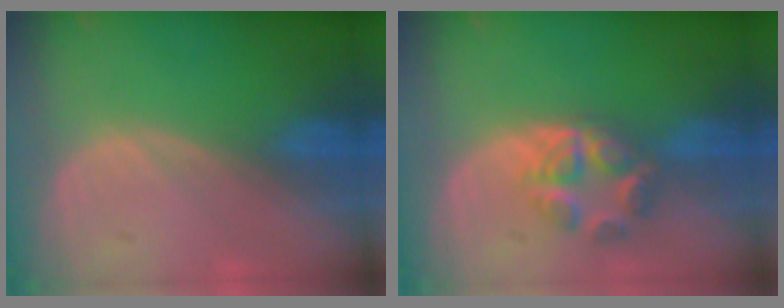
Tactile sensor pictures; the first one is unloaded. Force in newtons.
{"total": 5.6, "press": 5.3, "slide": 1.7}